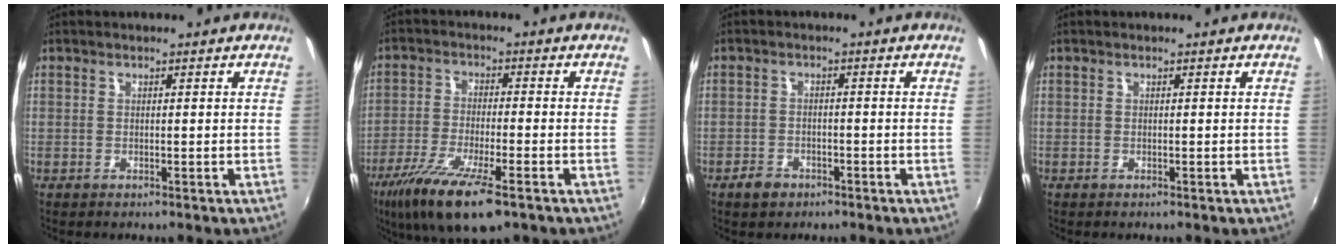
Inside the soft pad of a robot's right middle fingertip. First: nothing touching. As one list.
[{"total": 13.2, "force": [-8.2, 2.9, 10.0], "torque": [-0.209, -0.044, -0.152]}, {"total": 3.2, "force": [-2.2, 2.0, 1.0], "torque": [-0.030, 0.003, -0.037]}, {"total": 0.0}]